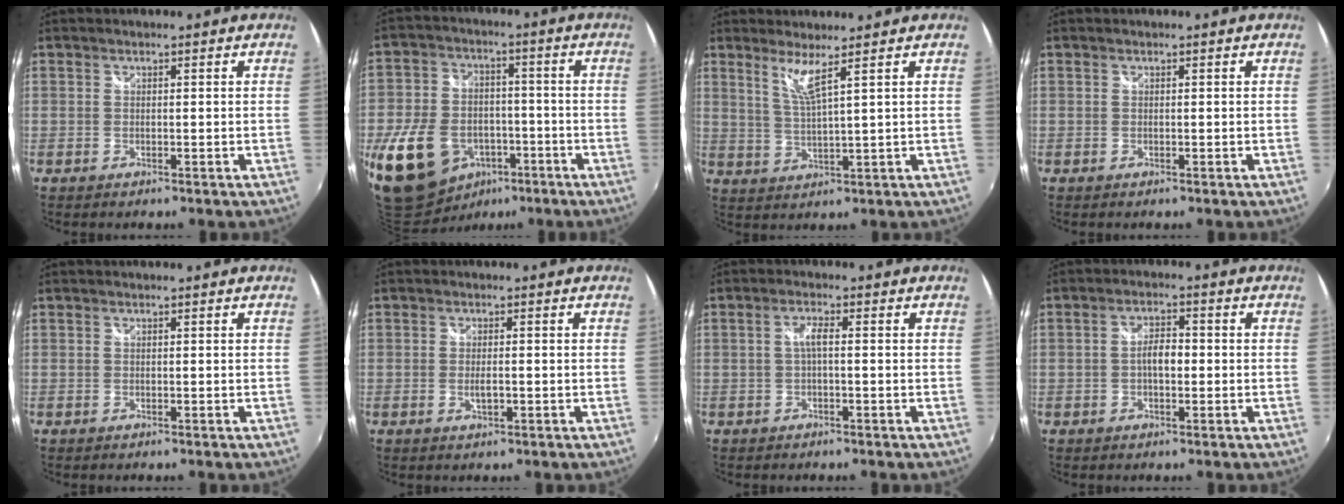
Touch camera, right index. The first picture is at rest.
{"total": 17.1, "force": [-7.5, 12.4, 9.0], "torque": [-0.215, 0.006, -0.108]}
{"total": 4.2, "force": [2.8, -0.8, 3.0], "torque": [-0.064, -0.011, 0.055]}
{"total": 0.0}
{"total": 0.0}
{"total": 2.2, "force": [-0.5, 0.8, 2.0], "torque": [-0.036, -0.004, -0.007]}
{"total": 2.3, "force": [-0.2, 0.3, 2.3], "torque": [-0.045, 0.005, -0.004]}
{"total": 3.8, "force": [-0.5, 1.8, 3.3], "torque": [-0.061, 0.008, -0.010]}